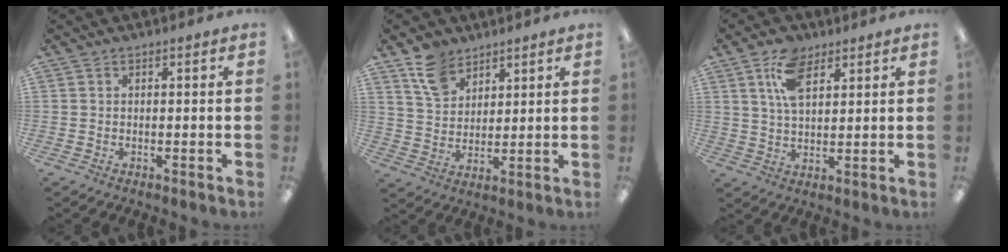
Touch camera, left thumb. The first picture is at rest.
{"total": 9.1, "force": [6.3, 5.9, 3.0], "torque": [-0.061, -0.022, 0.121]}
{"total": 9.5, "force": [5.0, 5.3, 6.1], "torque": [-0.115, 0.003, 0.093]}